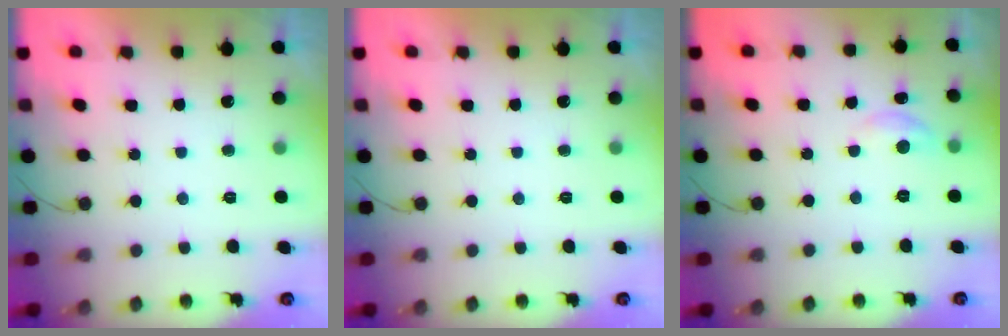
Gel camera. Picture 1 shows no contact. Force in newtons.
{"total": 0.0}
{"total": 3.9, "press": 3.9, "slide": 0.3}